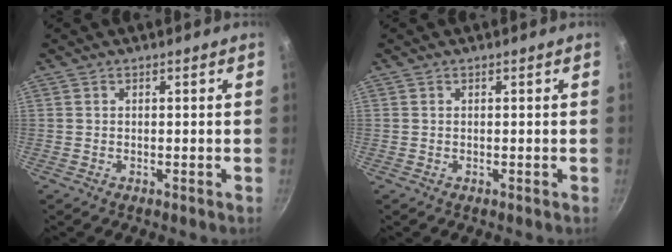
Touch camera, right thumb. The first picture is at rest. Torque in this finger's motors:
{"motor_torque": [-0.09, 0.18, 0.25, -0.08, -0.03]}